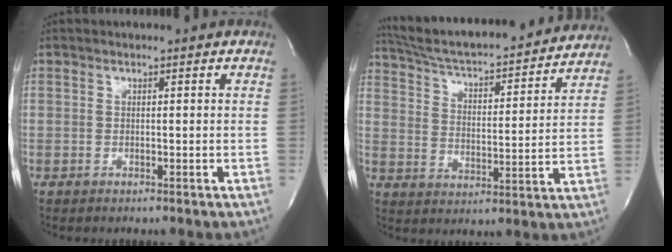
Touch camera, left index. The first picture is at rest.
{"total": 24.0, "force": [22.0, 3.3, 8.9], "torque": [-0.147, -0.009, 0.308]}